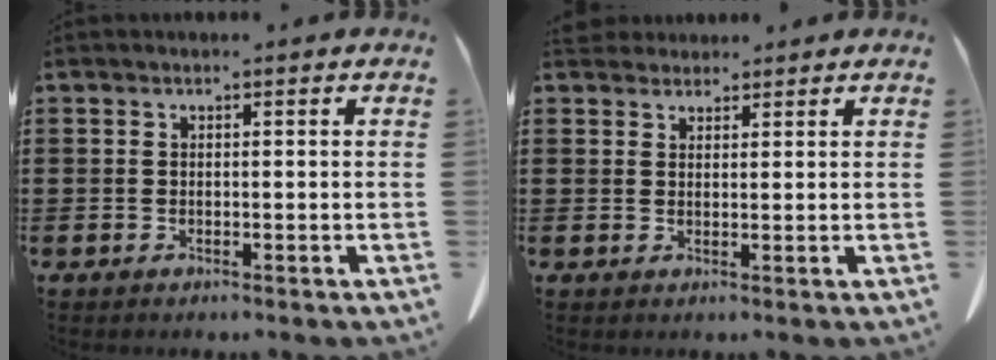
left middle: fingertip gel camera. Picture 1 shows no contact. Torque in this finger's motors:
{"motor_torque": [0.51, 0.29, 0.10, 0.01]}